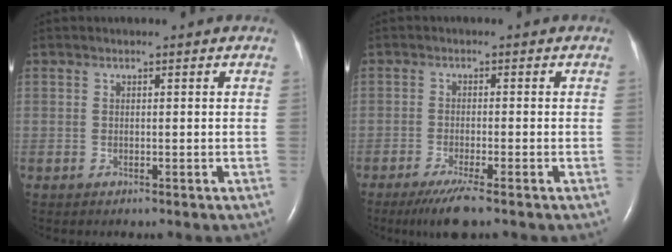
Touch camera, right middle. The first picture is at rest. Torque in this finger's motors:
{"motor_torque": [0.30, -0.29, 0.04, 0.03]}